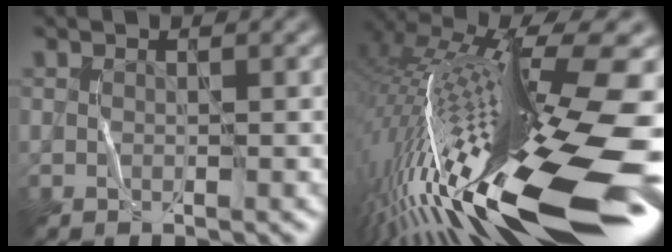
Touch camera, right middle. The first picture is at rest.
{"total": 19.7, "force": [-4.3, 5.1, 18.5], "torque": [-0.345, 0.002, -0.080]}